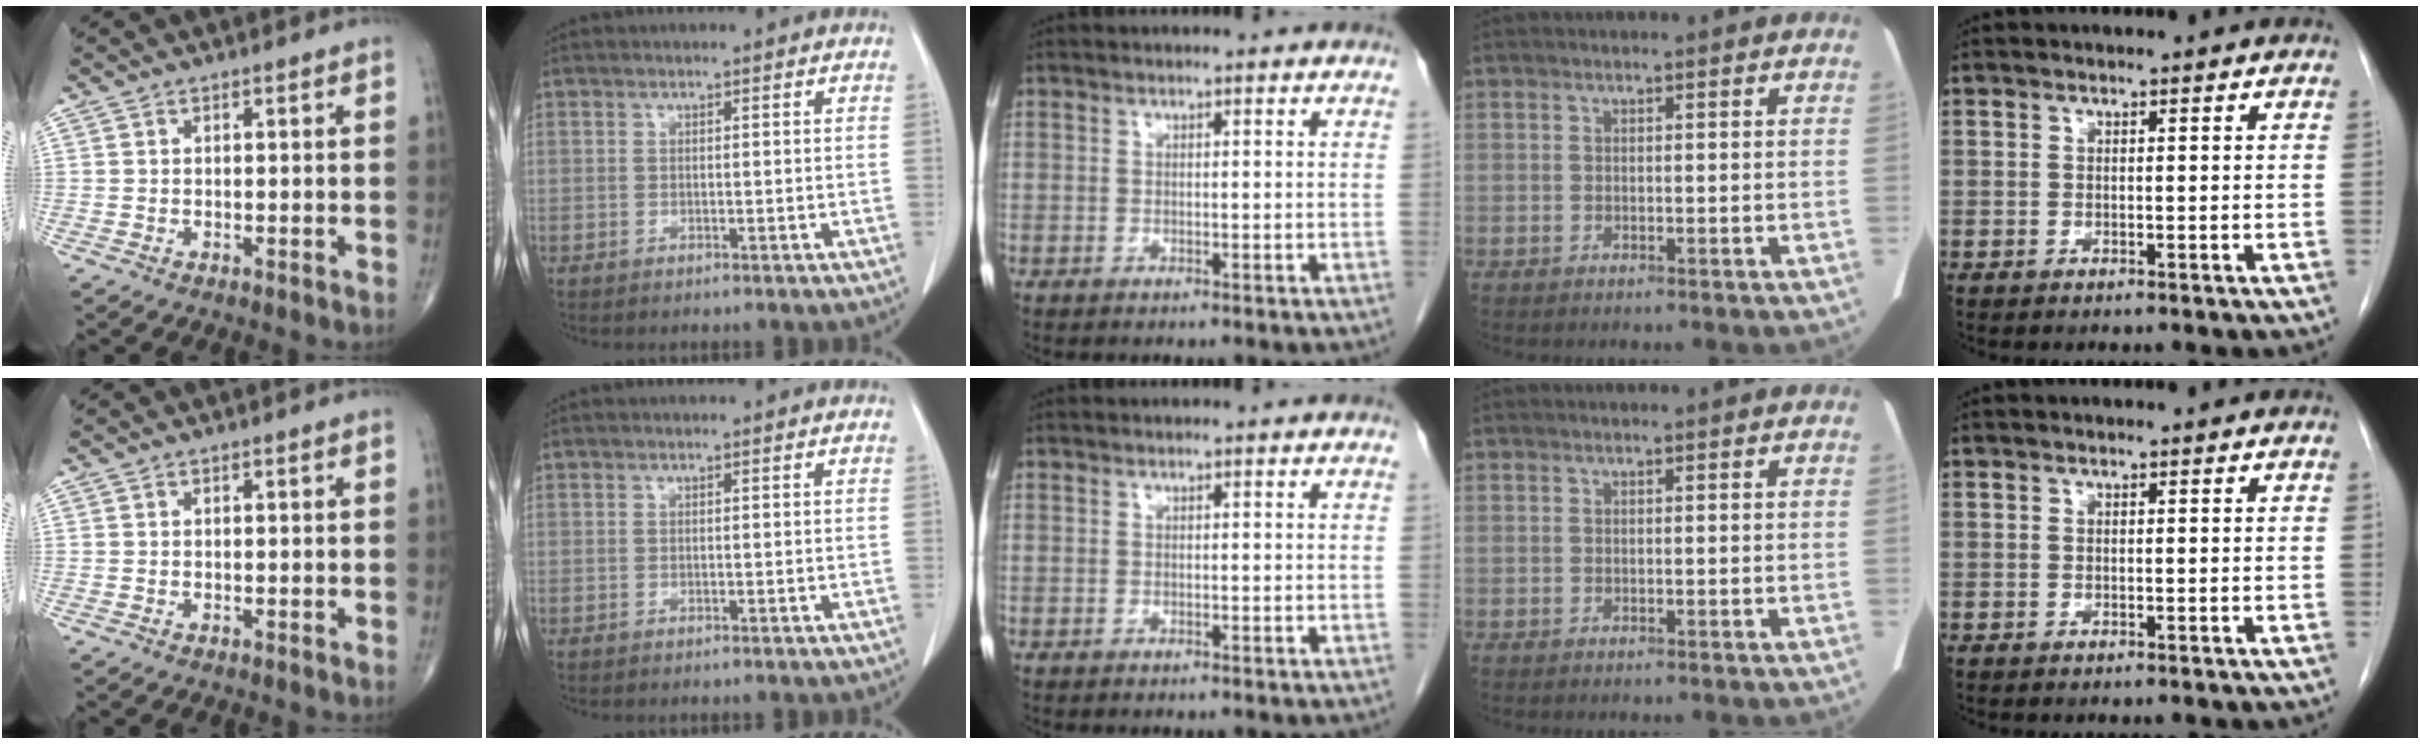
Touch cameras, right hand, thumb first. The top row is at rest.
{}